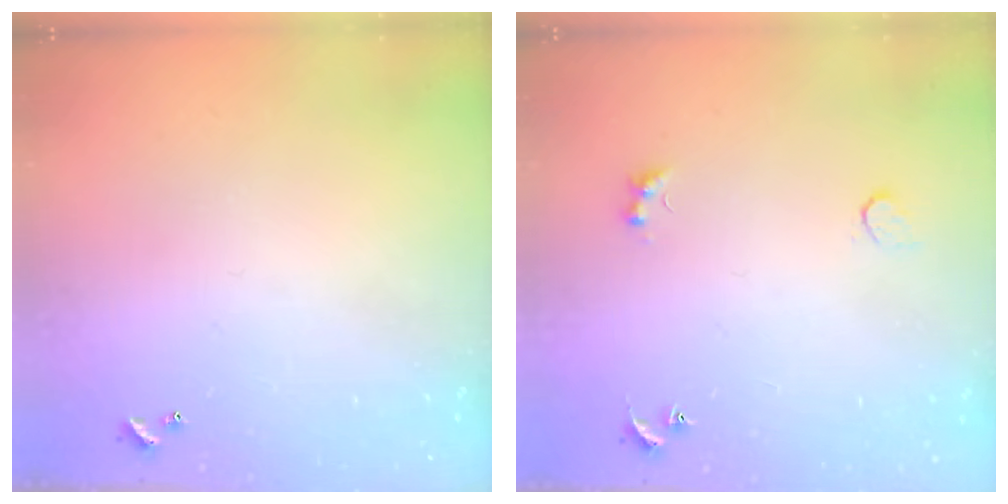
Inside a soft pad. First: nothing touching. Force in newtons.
{"total": 2.9, "press": 2.8, "slide": 0.8}